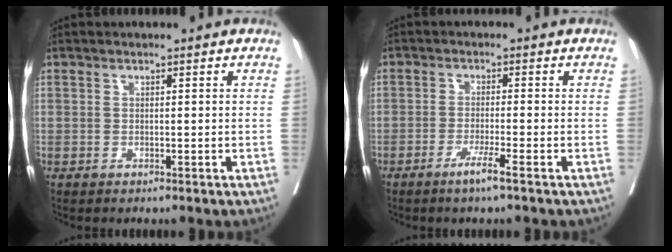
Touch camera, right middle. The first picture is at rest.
{"total": 3.4, "force": [-2.1, -0.7, 2.6], "torque": [-0.051, -0.010, -0.042]}